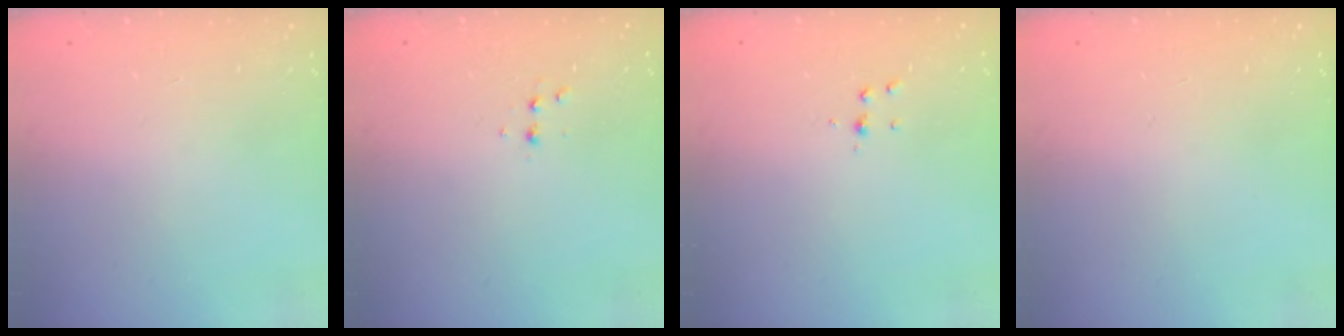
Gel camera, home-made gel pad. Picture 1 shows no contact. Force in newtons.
{"total": 2.6, "press": 2.5, "slide": 0.8}
{"total": 3.9, "press": 3.9, "slide": 0.4}
{"total": 0.0}